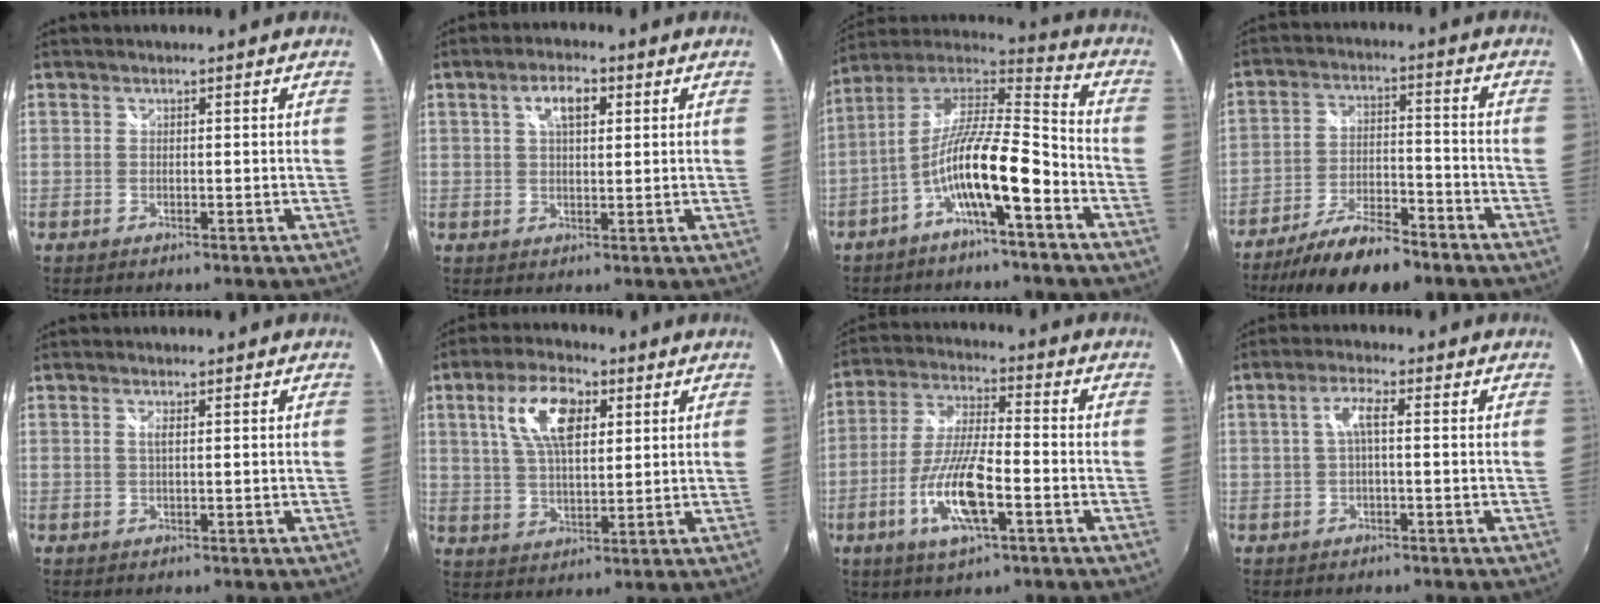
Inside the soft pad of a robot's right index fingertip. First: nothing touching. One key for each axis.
{"total": 5.2, "fx": 1.9, "fy": 2.4, "fz": 4.3, "tx": -0.074, "ty": 0.012, "tz": 0.033}
{"total": 14.4, "fx": -6.7, "fy": 2.5, "fz": 12.5, "tx": -0.234, "ty": 0.003, "tz": -0.125}
{"total": 15.1, "fx": -11.8, "fy": 4.3, "fz": 8.4, "tx": -0.174, "ty": -0.017, "tz": -0.194}
{"total": 1.0, "fx": 0.3, "fy": 0.1, "fz": 1.0, "tx": -0.019, "ty": 0.000, "tz": 0.005}
{"total": 10.8, "fx": 3.9, "fy": 4.9, "fz": 8.8, "tx": -0.173, "ty": 0.017, "tz": 0.073}
{"total": 12.8, "fx": -4.9, "fy": 3.1, "fz": 11.4, "tx": -0.239, "ty": -0.008, "tz": -0.095}
{"total": 3.5, "fx": 0.1, "fy": 0.6, "fz": 3.5, "tx": -0.068, "ty": 0.008, "tz": 0.002}